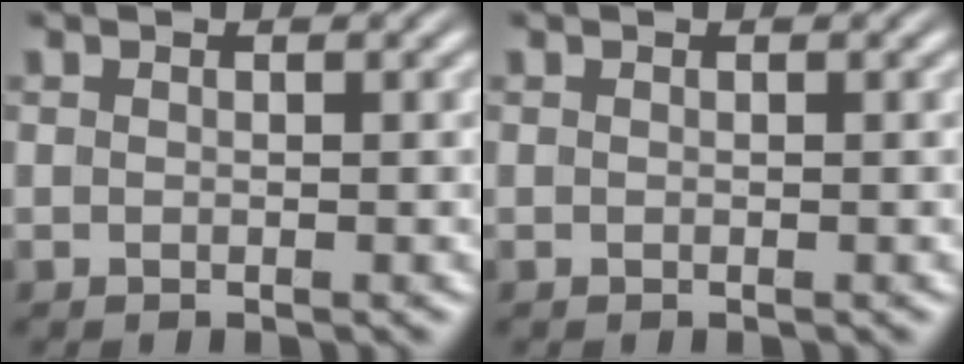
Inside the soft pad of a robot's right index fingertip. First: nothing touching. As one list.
[{"total": 0.0}]